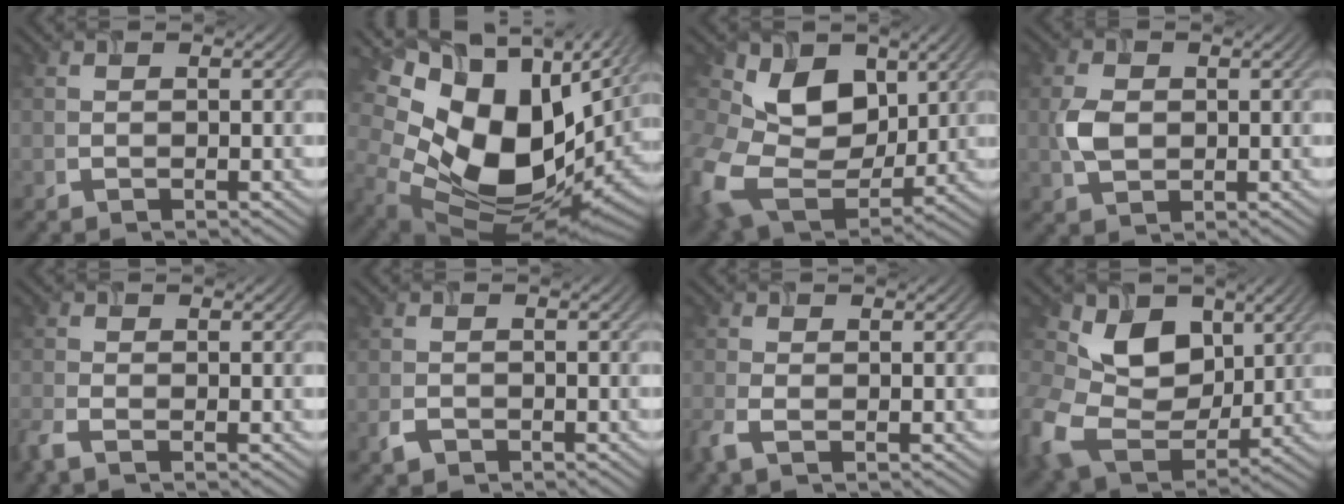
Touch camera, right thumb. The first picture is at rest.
{"total": 19.4, "force": [5.1, 12.7, 13.7], "torque": [-0.267, -0.031, 0.126]}
{"total": 12.9, "force": [2.9, 9.7, 7.9], "torque": [-0.202, -0.016, 0.052]}
{"total": 3.7, "force": [0.0, 2.6, 2.5], "torque": [-0.064, 0.001, -0.001]}
{"total": 2.2, "force": [-1.6, 0.6, 1.4], "torque": [-0.045, -0.007, -0.040]}
{"total": 1.6, "force": [-1.1, 1.0, 0.6], "torque": [-0.015, -0.003, -0.024]}
{"total": 2.3, "force": [-1.2, 1.0, 1.7], "torque": [-0.049, -0.004, -0.031]}
{"total": 11.0, "force": [2.6, 8.6, 6.4], "torque": [-0.165, -0.022, 0.045]}